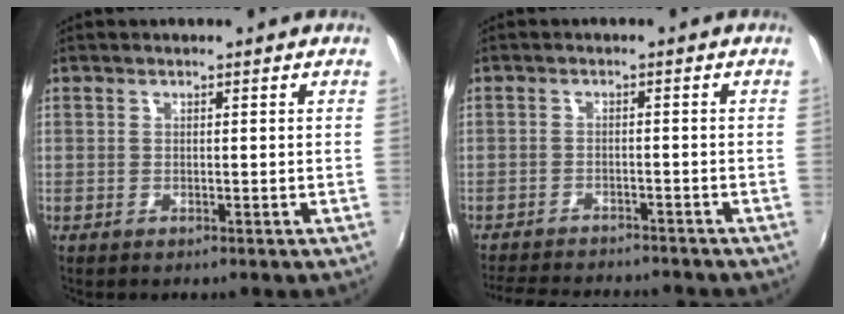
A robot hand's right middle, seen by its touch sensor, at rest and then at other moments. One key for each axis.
{"total": 10.8, "fx": -9.8, "fy": 2.2, "fz": 3.8, "tx": -0.094, "ty": -0.012, "tz": -0.150}